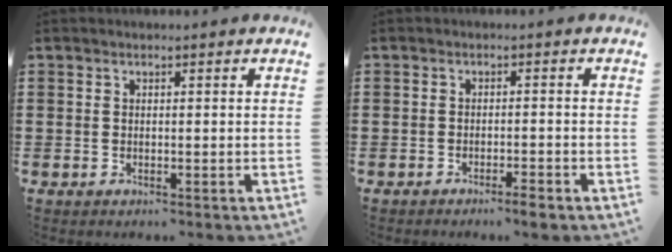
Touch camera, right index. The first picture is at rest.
{"total": 1.9, "force": [-1.7, 0.0, 0.9], "torque": [-0.018, -0.003, -0.031]}